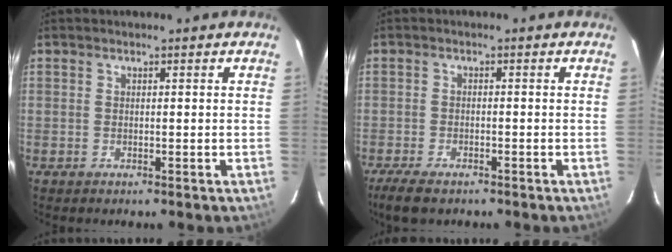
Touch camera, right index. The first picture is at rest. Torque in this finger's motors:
{"motor_torque": [0.13, -0.01, 0.04, 0.04]}